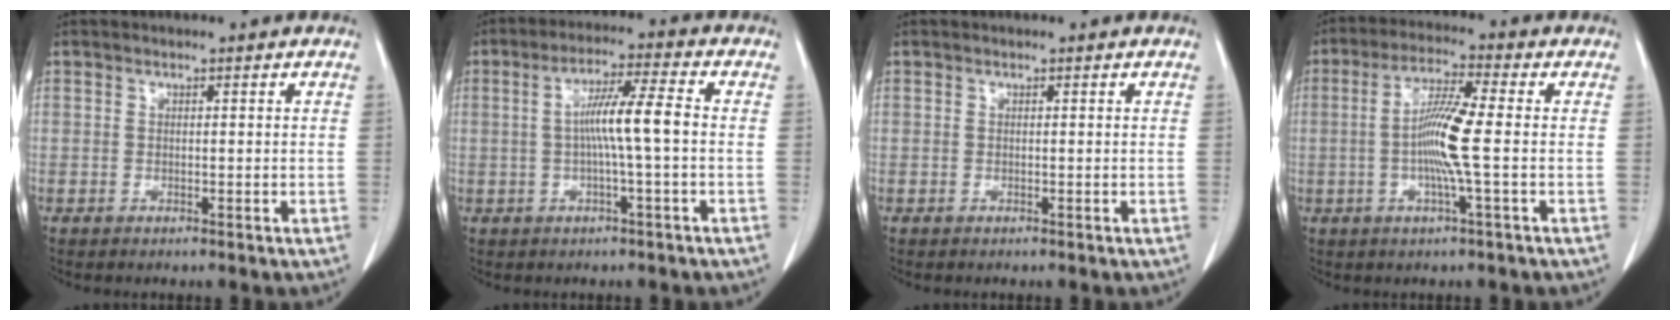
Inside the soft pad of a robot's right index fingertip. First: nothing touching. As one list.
[{"total": 7.2, "force": [-0.4, -0.3, 7.2], "torque": [-0.132, 0.014, -0.008]}, {"total": 0.0}, {"total": 8.4, "force": [-0.8, -0.4, 8.4], "torque": [-0.161, -0.001, -0.022]}]